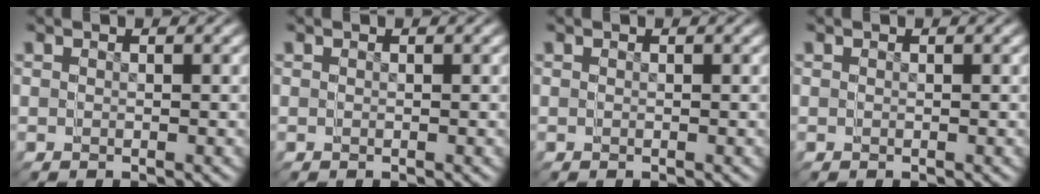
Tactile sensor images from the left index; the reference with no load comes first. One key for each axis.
{"total": 0.0}
{"total": 0.0}
{"total": 0.0}